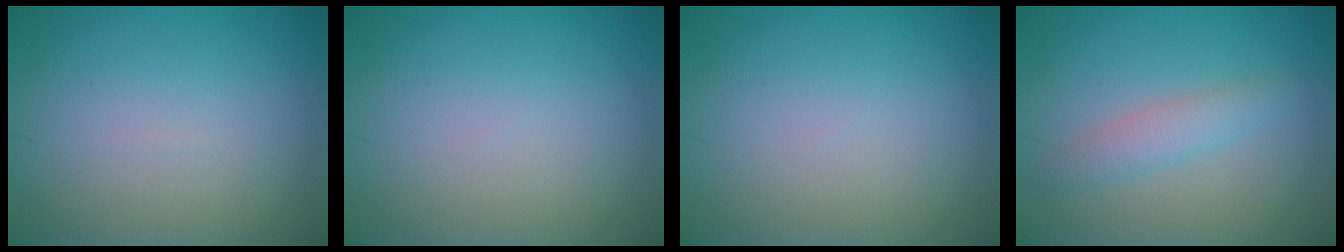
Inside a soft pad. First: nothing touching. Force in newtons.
{"total": 0.0}
{"total": 0.0}
{"total": 2.1, "press": 2.1, "slide": 0.1}